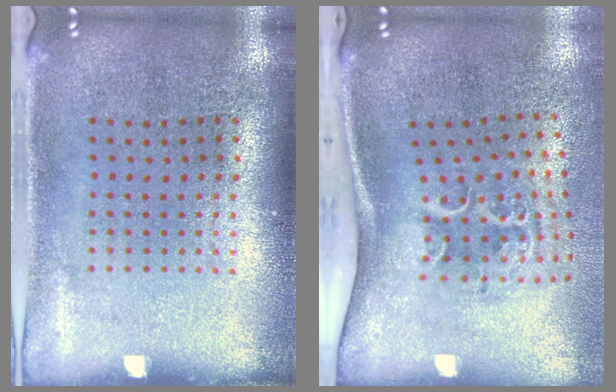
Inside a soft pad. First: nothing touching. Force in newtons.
{"total": 2.3, "press": 1.4, "slide": 1.9}